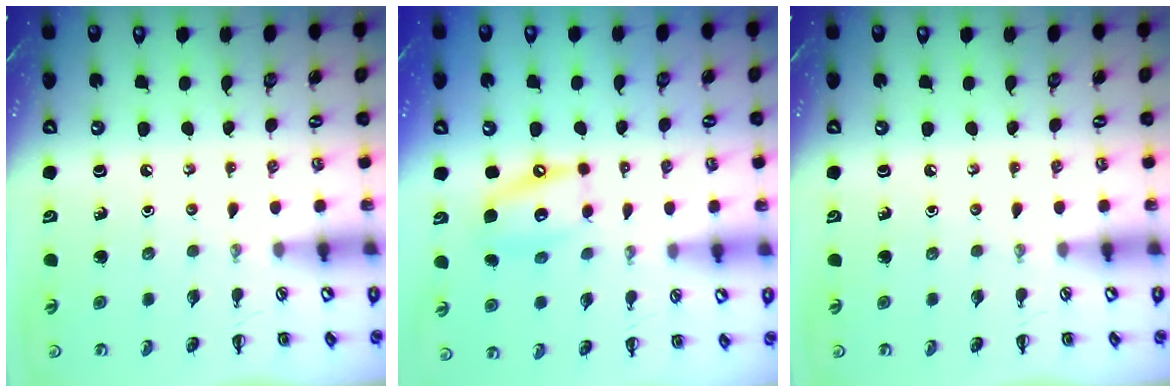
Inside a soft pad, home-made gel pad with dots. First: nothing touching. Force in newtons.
{"total": 12.1, "press": 11.8, "slide": 2.8}
{"total": 0.0}